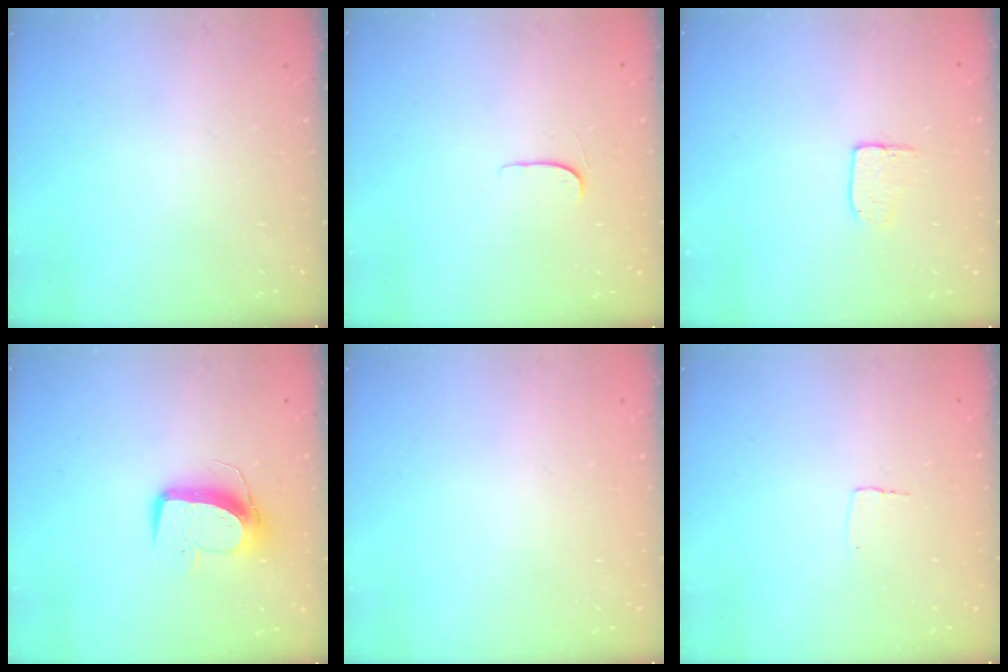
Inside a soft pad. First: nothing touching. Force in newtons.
{"total": 4.3, "press": 4.3, "slide": 0.5}
{"total": 6.1, "press": 6.1, "slide": 0.4}
{"total": 10.0, "press": 9.9, "slide": 0.9}
{"total": 0.0}
{"total": 2.6, "press": 2.6, "slide": 0.1}